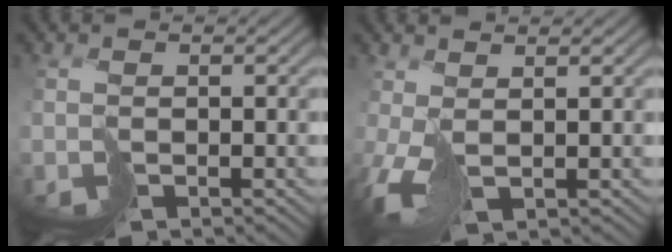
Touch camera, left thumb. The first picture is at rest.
{"total": 3.0, "force": [0.6, 1.0, 2.8], "torque": [-0.066, 0.005, 0.011]}